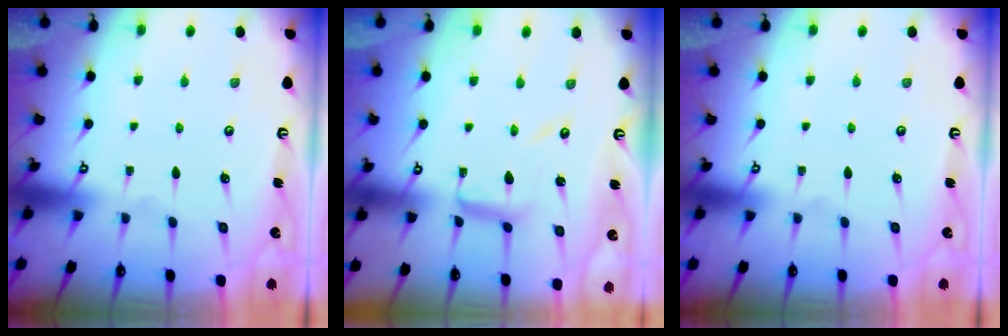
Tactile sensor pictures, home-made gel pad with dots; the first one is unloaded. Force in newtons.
{"total": 8.4, "press": 8.3, "slide": 0.4}
{"total": 0.0}